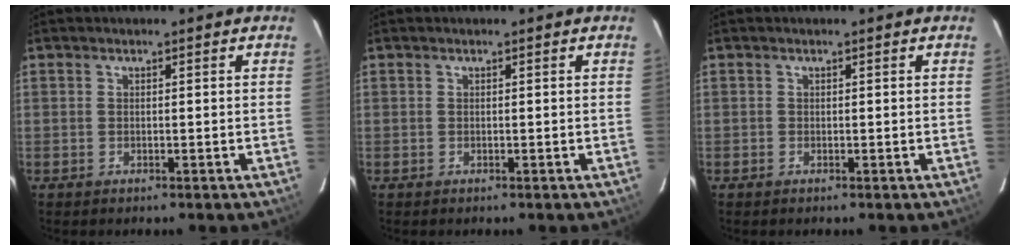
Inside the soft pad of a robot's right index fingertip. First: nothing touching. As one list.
[{"total": 0.0}, {"total": 0.0}]